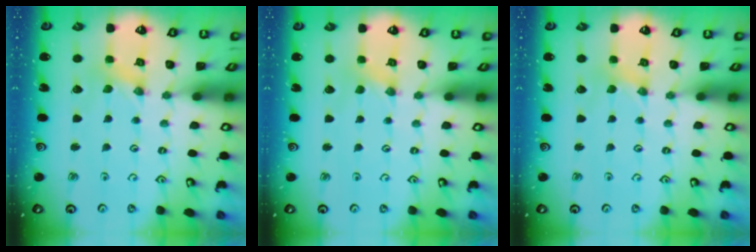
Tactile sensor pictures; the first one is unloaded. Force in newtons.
{"total": 0.7, "press": 0.7, "slide": 0.2}
{"total": 0.7, "press": 0.7, "slide": 0.1}